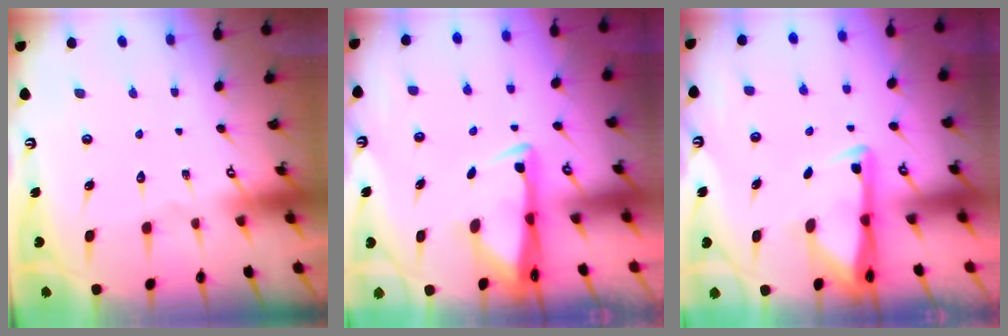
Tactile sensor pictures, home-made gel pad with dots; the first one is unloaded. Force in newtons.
{"total": 3.0, "press": 2.8, "slide": 0.9}
{"total": 2.9, "press": 2.8, "slide": 0.4}